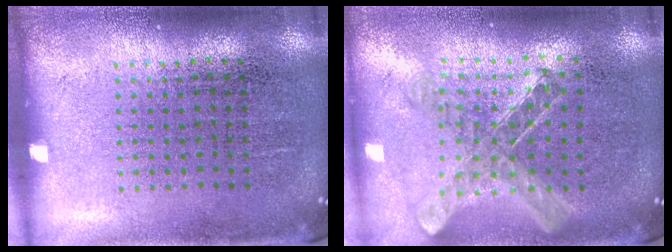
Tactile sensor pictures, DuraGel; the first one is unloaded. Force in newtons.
{"total": 1.0, "press": 1.0, "slide": 0.1}